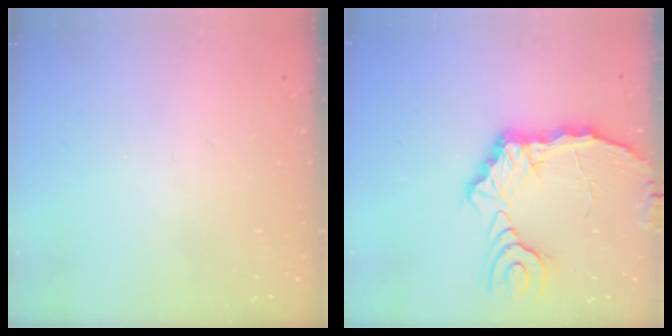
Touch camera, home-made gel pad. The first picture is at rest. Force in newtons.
{"total": 15.1, "press": 15.0, "slide": 2.0}